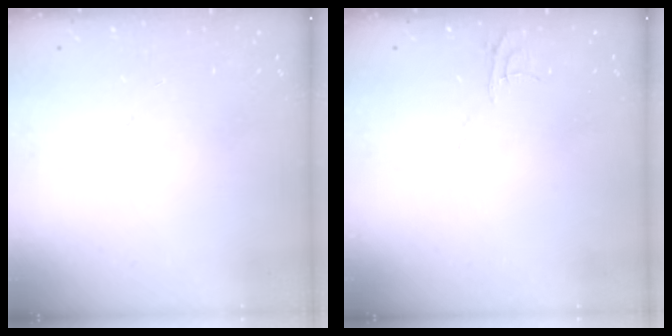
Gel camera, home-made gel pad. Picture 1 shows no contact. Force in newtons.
{"total": 4.5, "press": 4.5, "slide": 0.3}